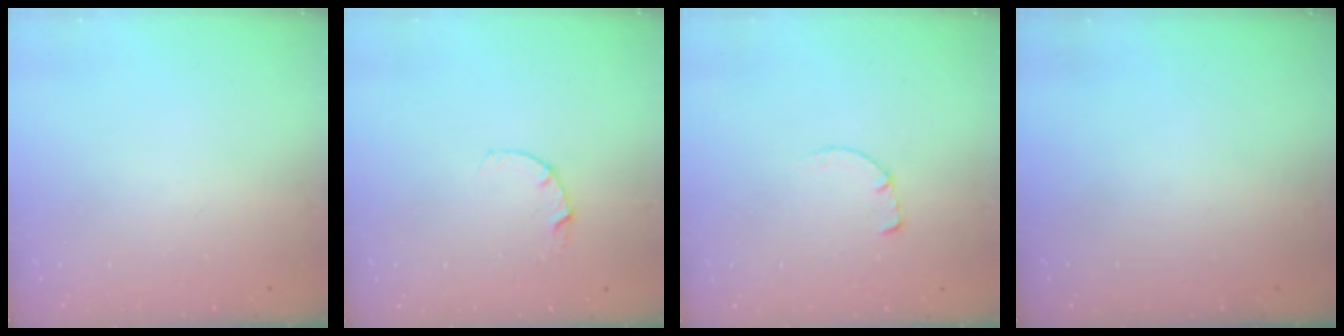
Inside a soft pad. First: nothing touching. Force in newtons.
{"total": 3.2, "press": 3.2, "slide": 0.4}
{"total": 0.7, "press": 0.6, "slide": 0.2}
{"total": 0.0}